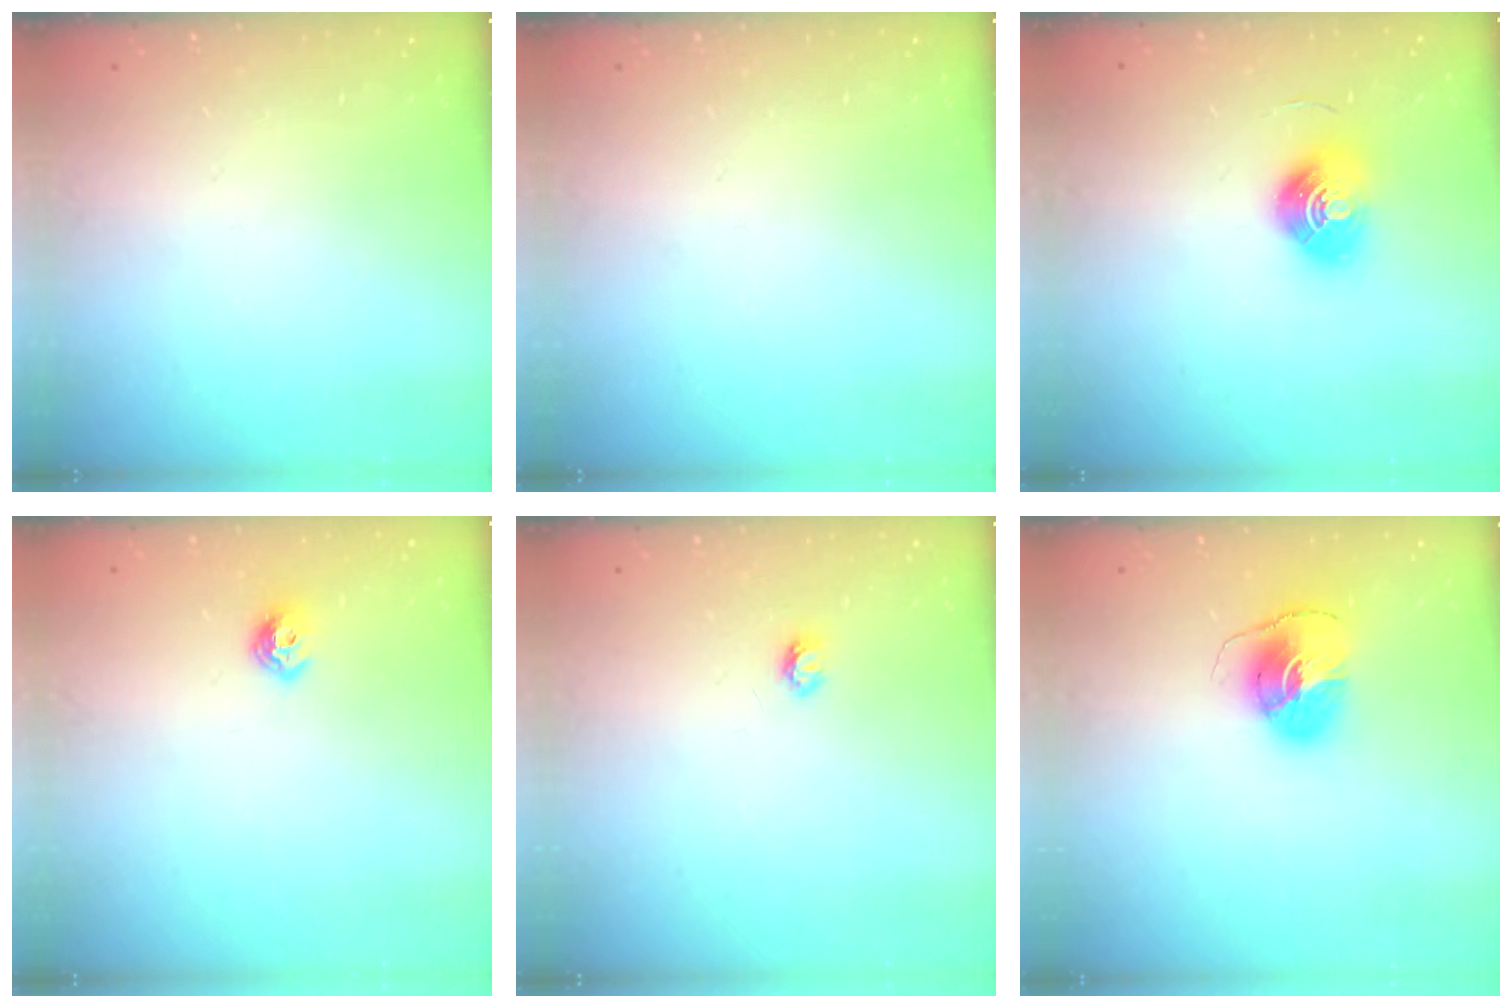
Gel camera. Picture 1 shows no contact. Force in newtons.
{"total": 0.0}
{"total": 9.9, "press": 9.9, "slide": 0.9}
{"total": 6.8, "press": 6.8, "slide": 0.3}
{"total": 3.4, "press": 3.4, "slide": 0.3}
{"total": 8.6, "press": 8.6, "slide": 0.9}